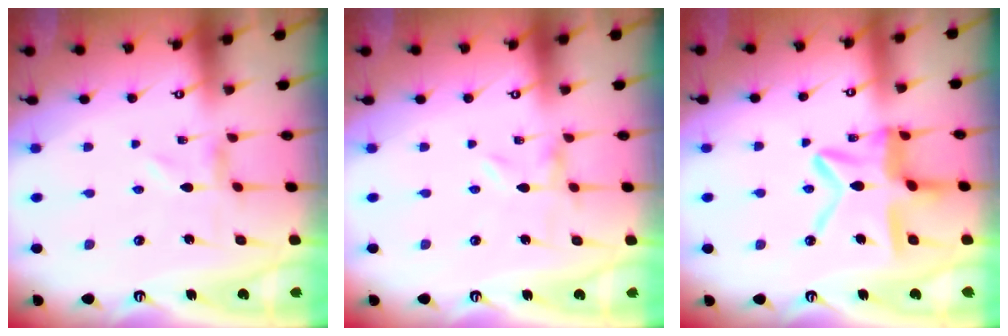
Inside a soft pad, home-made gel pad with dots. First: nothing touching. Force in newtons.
{"total": 0.0}
{"total": 14.4, "press": 14.3, "slide": 1.3}